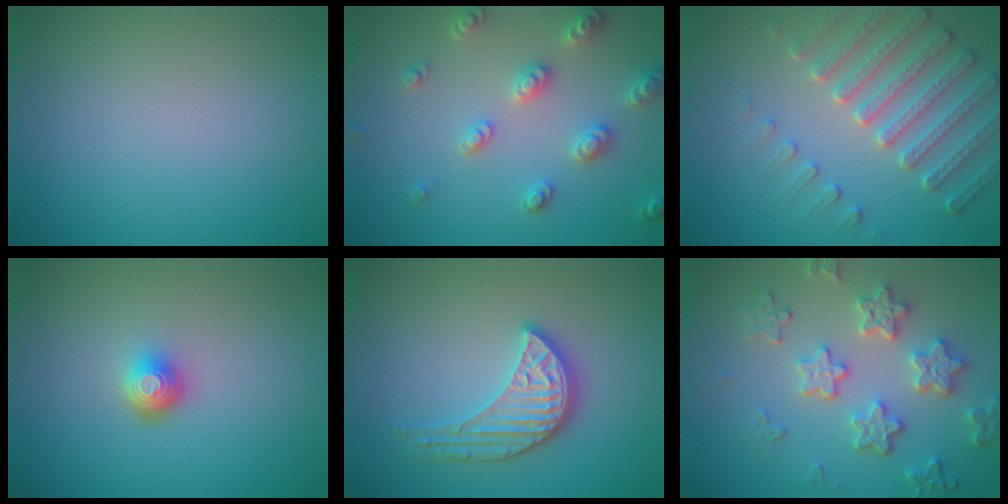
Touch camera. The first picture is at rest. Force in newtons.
{"total": 3.4, "press": 3.2, "slide": 1.0}
{"total": 5.0, "press": 4.5, "slide": 2.0}
{"total": 2.2, "press": 1.5, "slide": 1.6}
{"total": 3.9, "press": 3.5, "slide": 1.7}
{"total": 4.7, "press": 4.1, "slide": 2.3}